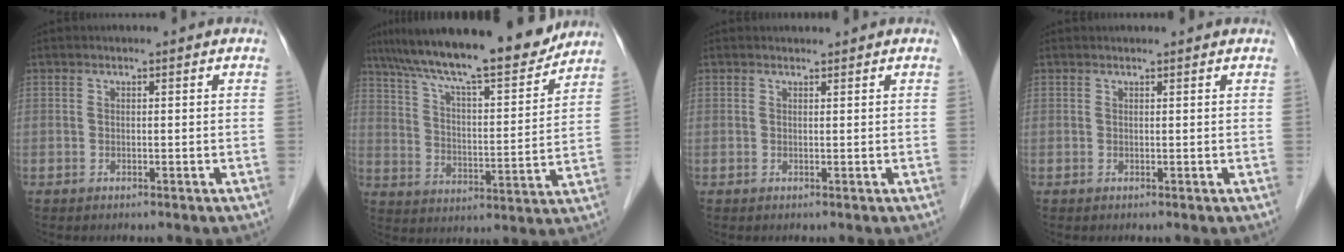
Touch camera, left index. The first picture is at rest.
{"total": 18.8, "force": [16.2, 2.1, 9.3], "torque": [-0.156, 0.008, 0.253]}
{"total": 0.6, "force": [0.6, 0.0, -0.1], "torque": [-0.007, 0.000, 0.011]}
{"total": 1.6, "force": [1.6, 0.1, 0.2], "torque": [-0.008, 0.014, 0.019]}